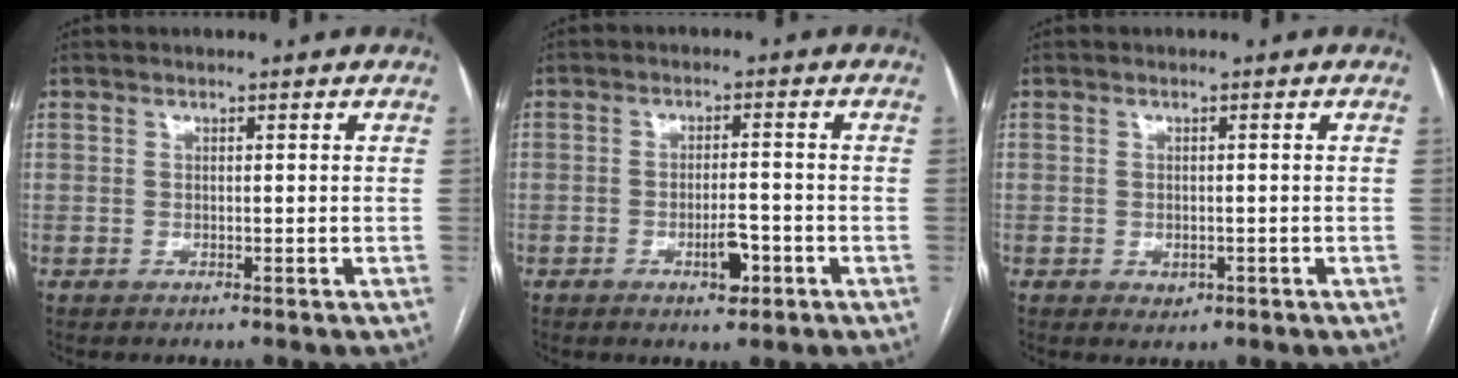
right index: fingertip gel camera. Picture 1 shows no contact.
{"total": 3.9, "force": [-1.8, 1.2, 3.3], "torque": [-0.059, 0.001, -0.025]}
{"total": 1.6, "force": [-0.7, 1.1, 0.9], "torque": [-0.010, 0.001, -0.002]}